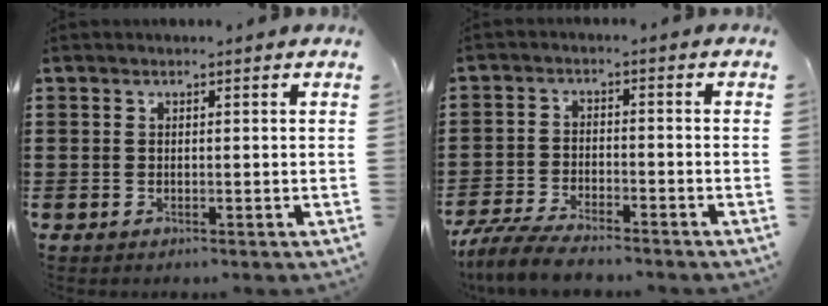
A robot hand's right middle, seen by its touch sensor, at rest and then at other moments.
{"total": 5.5, "force": [-5.1, 0.7, 2.0], "torque": [-0.058, -0.009, -0.105]}